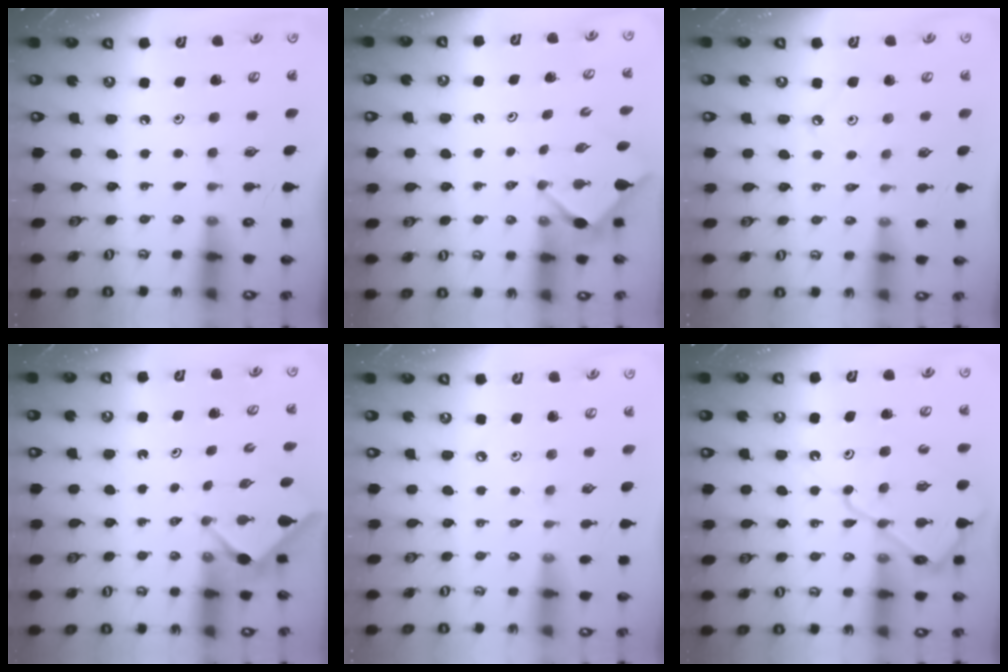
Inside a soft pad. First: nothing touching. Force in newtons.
{"total": 2.9, "press": 2.9, "slide": 0.3}
{"total": 3.0, "press": 3.0, "slide": 0.5}
{"total": 2.9, "press": 2.9, "slide": 0.3}
{"total": 3.4, "press": 3.3, "slide": 0.6}
{"total": 13.7, "press": 13.6, "slide": 1.4}